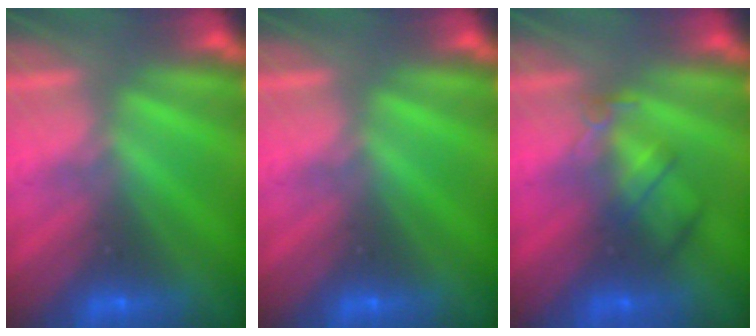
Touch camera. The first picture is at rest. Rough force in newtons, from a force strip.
{"total": 0.0}
{"total": 2.4}